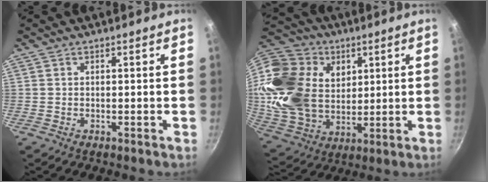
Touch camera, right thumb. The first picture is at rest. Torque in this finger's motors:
{"motor_torque": [1.19, 3.82, 0.88, 0.77, 0.23]}